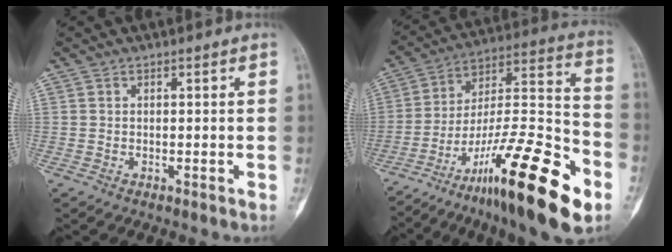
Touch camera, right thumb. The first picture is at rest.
{"total": 27.0, "force": [-14.5, 6.5, 21.9], "torque": [-0.331, 0.078, -0.231]}